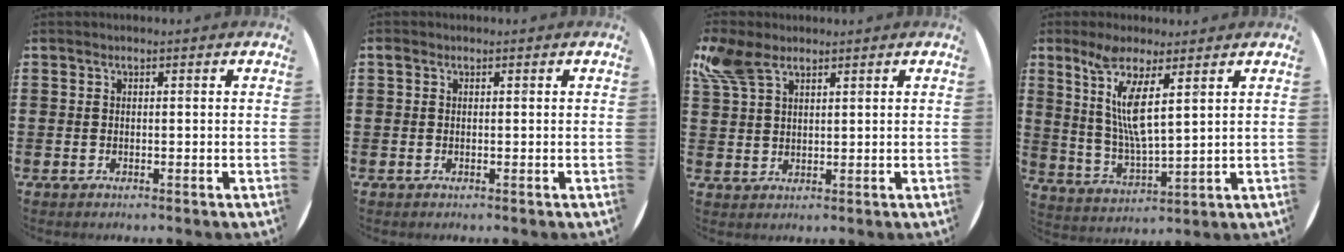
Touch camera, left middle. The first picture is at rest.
{"total": 0.0}
{"total": 5.1, "force": [3.6, 2.6, 2.6], "torque": [-0.062, 0.001, 0.068]}
{"total": 8.2, "force": [5.1, 1.4, 6.2], "torque": [-0.136, -0.021, 0.089]}